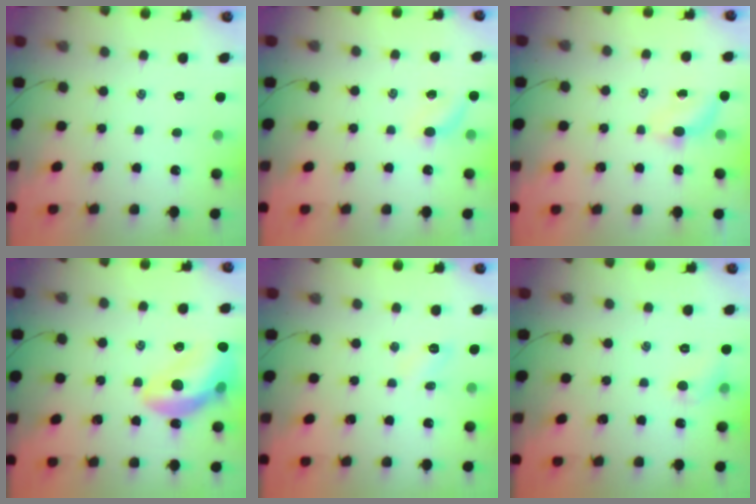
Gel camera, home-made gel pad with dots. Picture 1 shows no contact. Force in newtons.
{"total": 5.3, "press": 5.2, "slide": 1.1}
{"total": 3.6, "press": 3.4, "slide": 1.3}
{"total": 15.6, "press": 15.3, "slide": 3.0}
{"total": 3.9, "press": 3.6, "slide": 1.3}
{"total": 5.3, "press": 5.1, "slide": 1.4}